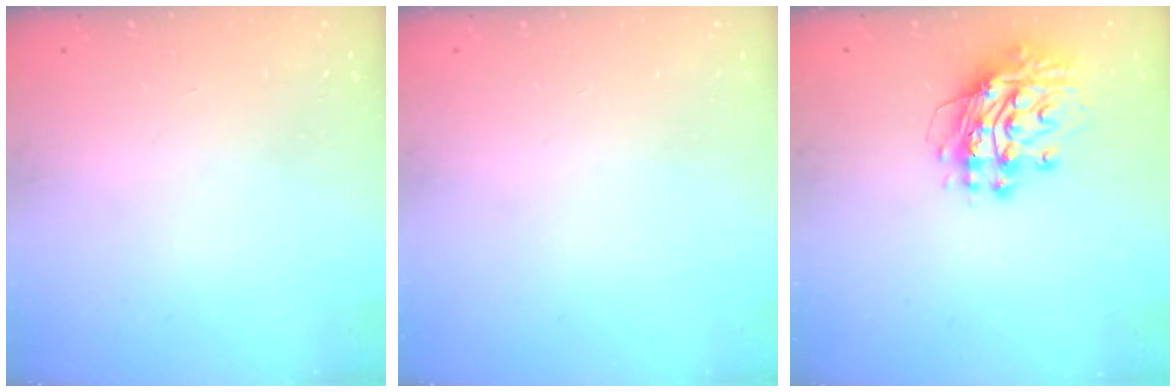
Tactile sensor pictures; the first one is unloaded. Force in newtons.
{"total": 0.0}
{"total": 13.2, "press": 13.1, "slide": 1.2}